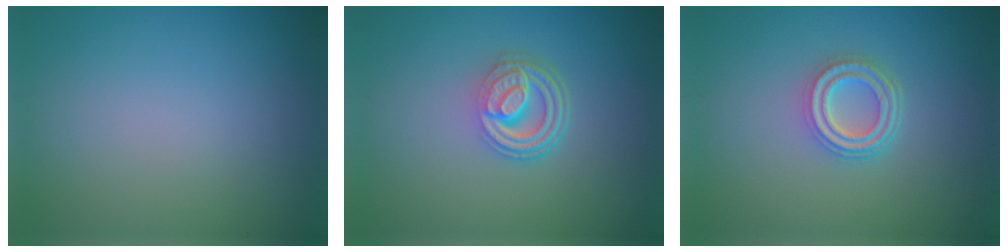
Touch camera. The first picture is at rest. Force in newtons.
{"total": 4.9, "press": 3.4, "slide": 3.5}
{"total": 4.1, "press": 3.1, "slide": 2.6}